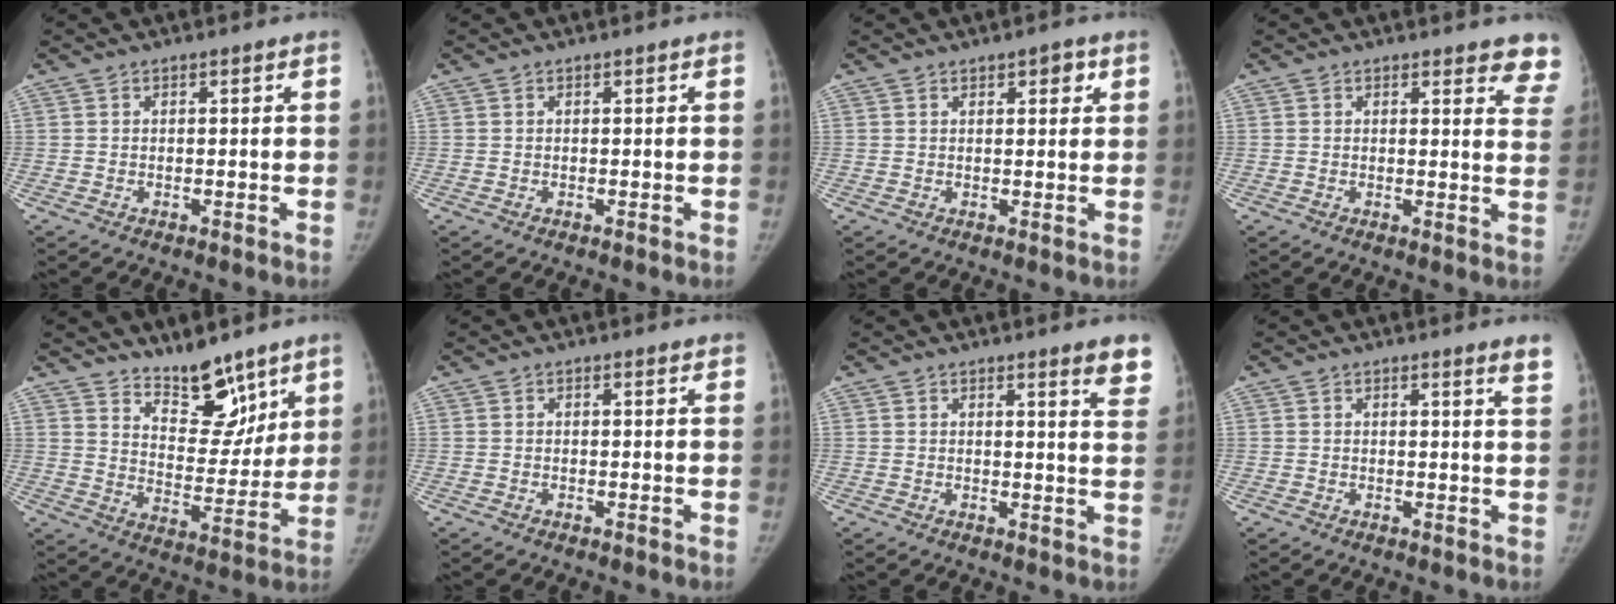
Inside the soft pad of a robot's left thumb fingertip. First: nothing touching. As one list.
[{"total": 0.0}, {"total": 2.9, "force": [1.6, 1.3, 2.1], "torque": [-0.014, -0.004, 0.020]}, {"total": 7.7, "force": [6.7, 2.3, 2.9], "torque": [0.008, -0.034, 0.049]}, {"total": 12.9, "force": [9.8, 5.7, 6.1], "torque": [-0.042, -0.078, 0.167]}, {"total": 0.6, "force": [0.5, 0.2, 0.3], "torque": [-0.005, -0.002, 0.004]}, {"total": 6.7, "force": [4.9, 0.8, 4.4], "torque": [-0.036, -0.026, 0.046]}, {"total": 3.1, "force": [2.4, -0.1, 1.9], "torque": [-0.024, -0.016, 0.022]}]